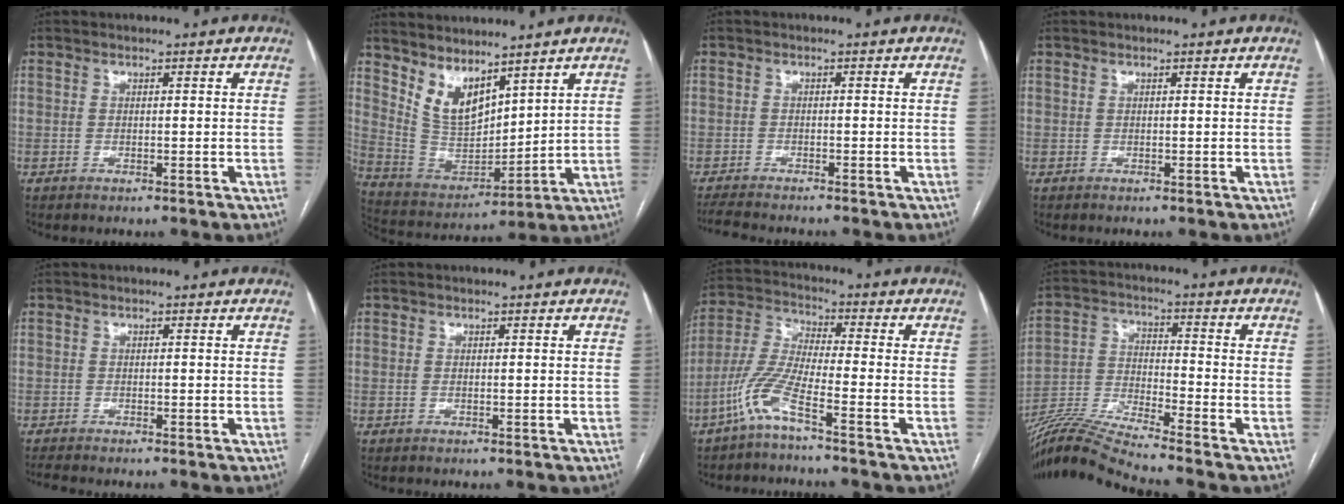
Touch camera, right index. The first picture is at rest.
{"total": 9.6, "force": [6.8, 4.1, 5.3], "torque": [-0.112, 0.003, 0.158]}
{"total": 4.9, "force": [-4.6, 0.8, 1.6], "torque": [-0.024, -0.013, -0.076]}
{"total": 0.0}
{"total": 1.4, "force": [-1.4, 0.1, 0.1], "torque": [-0.004, -0.005, -0.024]}
{"total": 0.0}
{"total": 7.6, "force": [-4.7, 0.0, 6.0], "torque": [-0.145, 0.000, -0.104]}
{"total": 12.6, "force": [-11.7, -2.4, 4.2], "torque": [-0.082, -0.006, -0.220]}